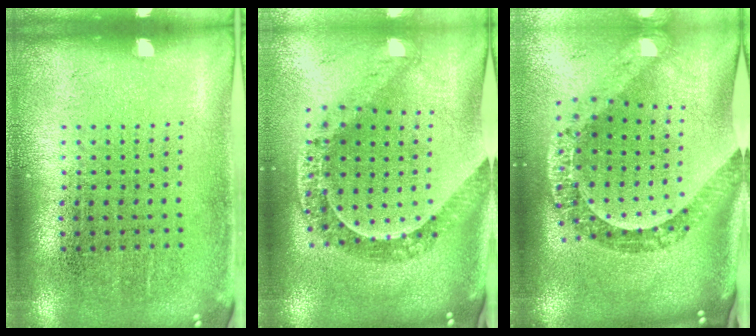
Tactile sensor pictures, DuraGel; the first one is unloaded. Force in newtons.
{"total": 1.2, "press": 1.1, "slide": 0.3}
{"total": 2.5, "press": 2.1, "slide": 1.3}